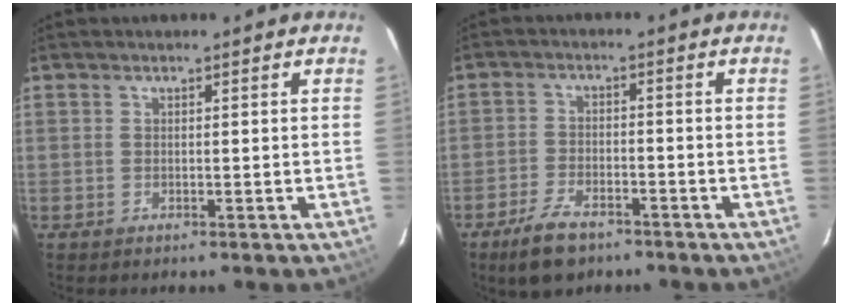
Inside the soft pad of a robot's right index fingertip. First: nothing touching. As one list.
[{"total": 7.8, "force": [-5.6, 3.4, 4.2], "torque": [-0.107, -0.005, -0.098]}]